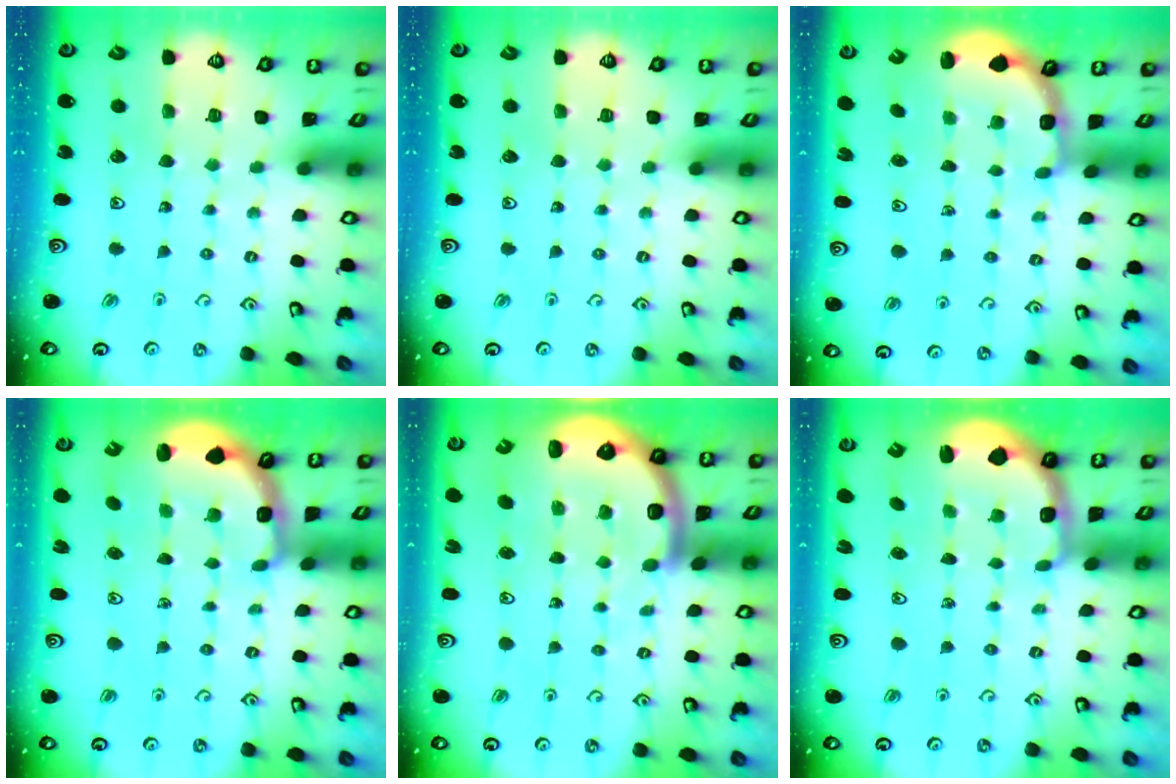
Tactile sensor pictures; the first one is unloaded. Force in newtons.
{"total": 0.0}
{"total": 2.9, "press": 2.5, "slide": 1.4}
{"total": 3.8, "press": 3.2, "slide": 2.1}
{"total": 7.6, "press": 7.4, "slide": 1.8}
{"total": 2.2, "press": 1.5, "slide": 1.6}